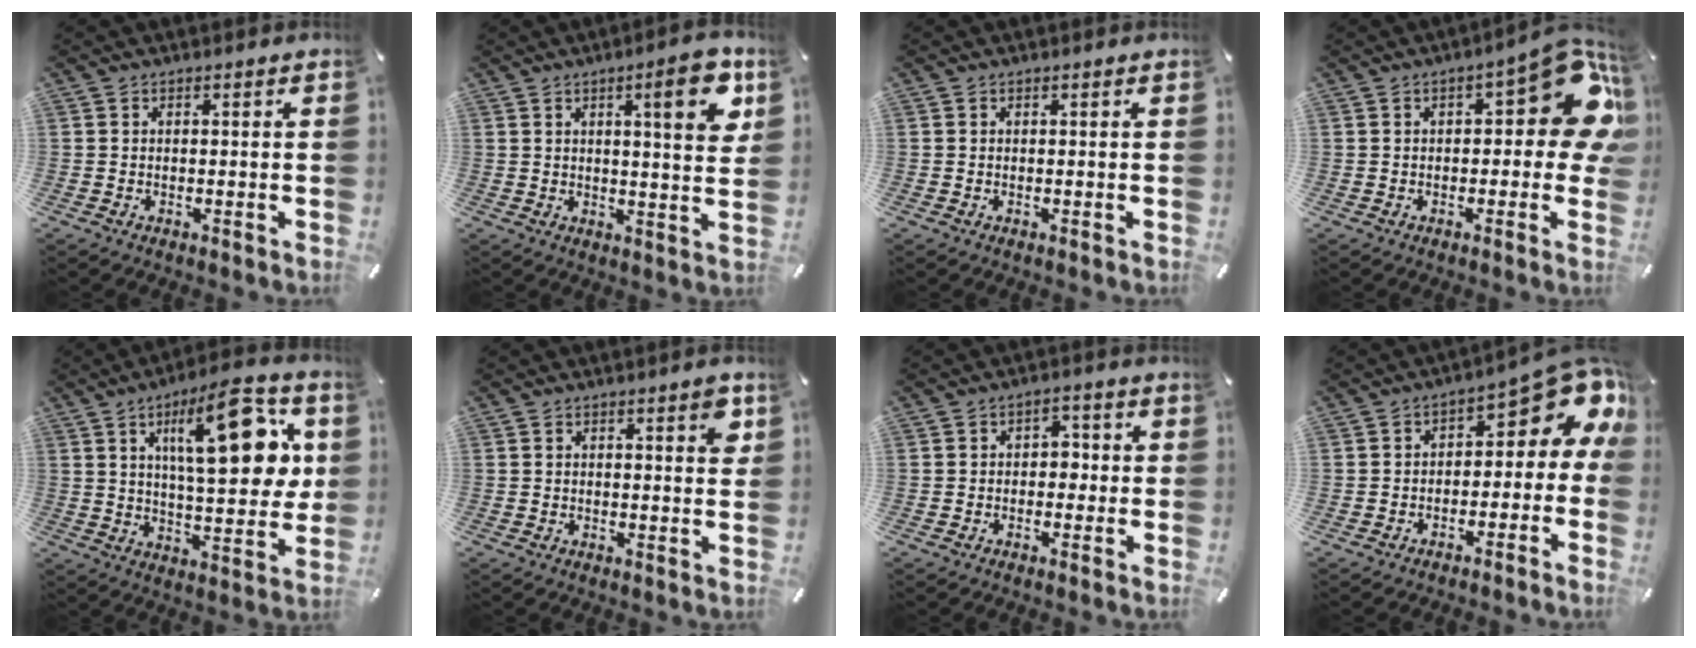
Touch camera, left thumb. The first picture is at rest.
{"total": 12.0, "force": [4.9, 2.6, 10.6], "torque": [-0.134, -0.025, 0.068]}
{"total": 0.0}
{"total": 16.7, "force": [4.4, 6.9, 14.6], "torque": [-0.171, -0.029, 0.068]}
{"total": 22.1, "force": [7.6, 8.4, 19.0], "torque": [-0.268, -0.021, 0.109]}
{"total": 4.0, "force": [1.5, 1.3, 3.5], "torque": [-0.047, -0.005, 0.019]}
{"total": 3.0, "force": [-0.9, 2.2, 1.9], "torque": [-0.029, 0.010, -0.022]}
{"total": 10.5, "force": [4.2, 5.5, 7.9], "torque": [-0.088, -0.045, 0.064]}